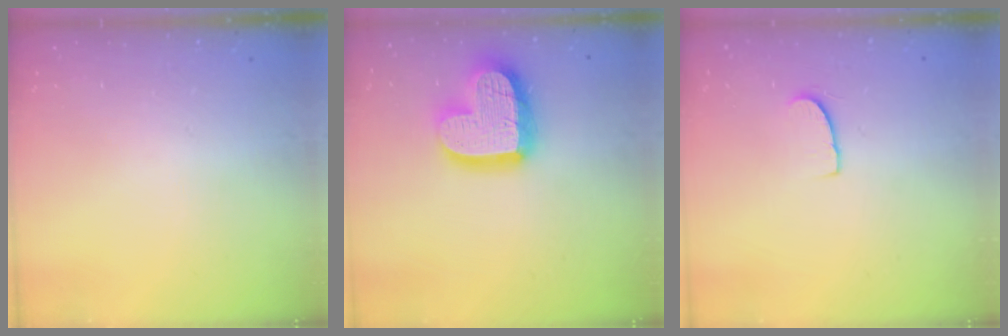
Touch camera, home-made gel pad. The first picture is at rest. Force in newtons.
{"total": 17.7, "press": 17.7, "slide": 1.5}
{"total": 5.7, "press": 5.6, "slide": 0.5}